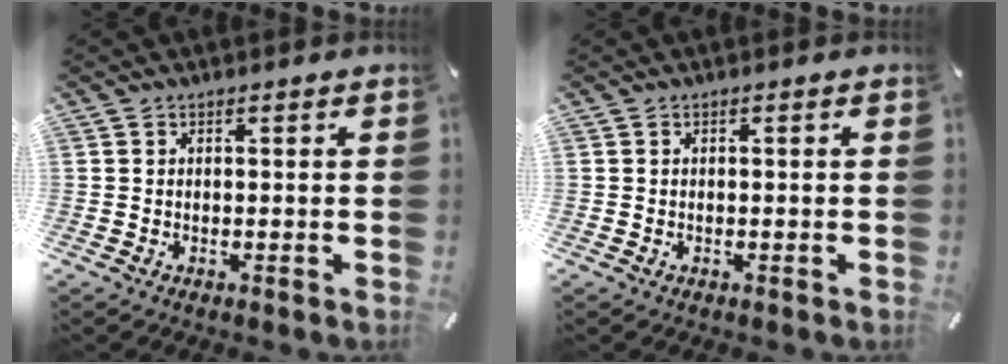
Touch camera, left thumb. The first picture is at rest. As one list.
[{"total": 0.0}]